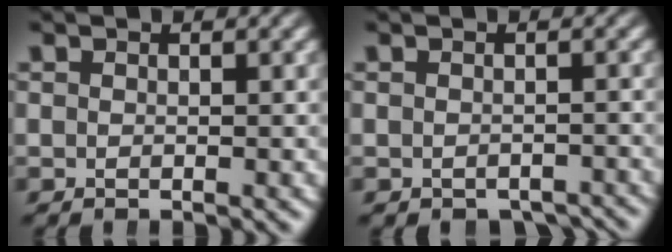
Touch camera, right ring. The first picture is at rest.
{"total": 3.5, "force": [-3.2, 1.2, 0.8], "torque": [0.000, -0.012, -0.042]}